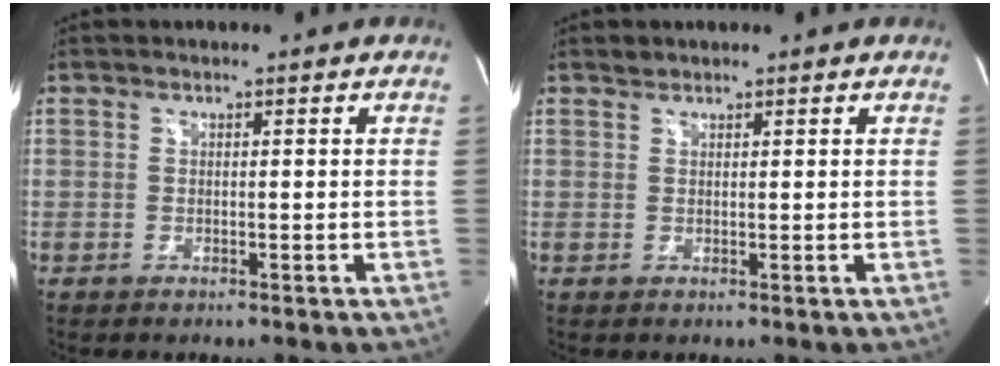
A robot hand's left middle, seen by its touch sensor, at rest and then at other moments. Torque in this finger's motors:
{"motor_torque": [0.16, -0.11, -0.10, 0.01]}